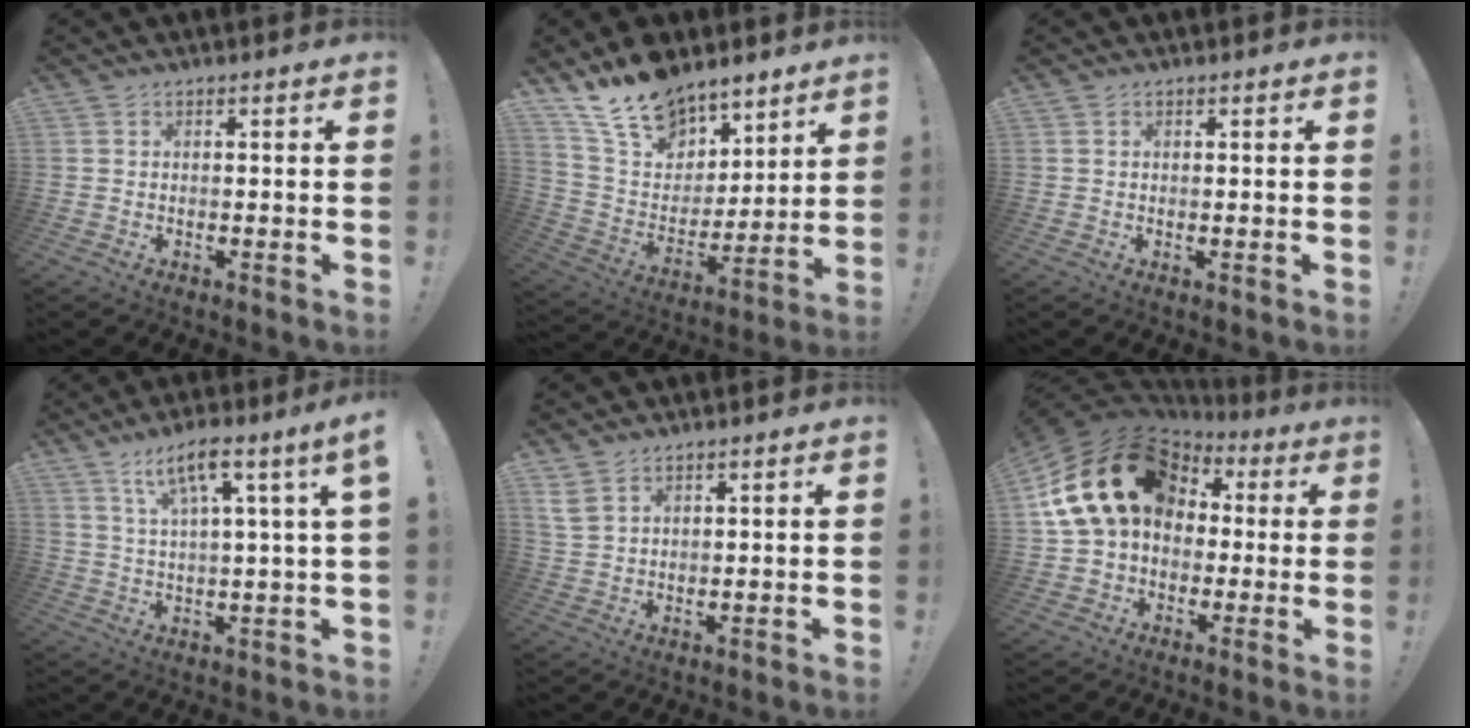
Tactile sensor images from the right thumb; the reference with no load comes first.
{"total": 17.8, "force": [13.9, 9.3, 5.9], "torque": [-0.121, -0.096, 0.264]}
{"total": 0.0}
{"total": 9.1, "force": [4.4, 0.5, 8.0], "torque": [-0.131, -0.021, 0.065]}
{"total": 4.3, "force": [3.2, 1.7, 2.3], "torque": [-0.046, -0.012, 0.063]}
{"total": 23.6, "force": [6.1, 16.9, 15.4], "torque": [-0.266, -0.017, 0.130]}